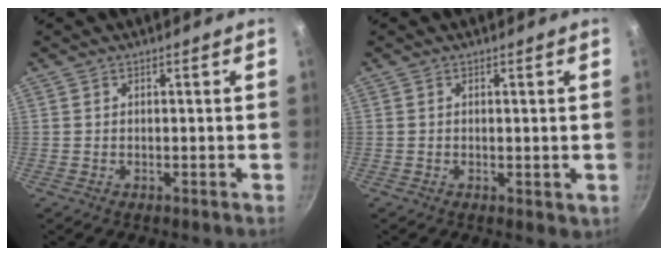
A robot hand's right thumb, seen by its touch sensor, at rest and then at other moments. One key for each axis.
{"total": 3.2, "fx": -0.7, "fy": 1.6, "fz": 2.6, "tx": -0.031, "ty": -0.012, "tz": -0.008}